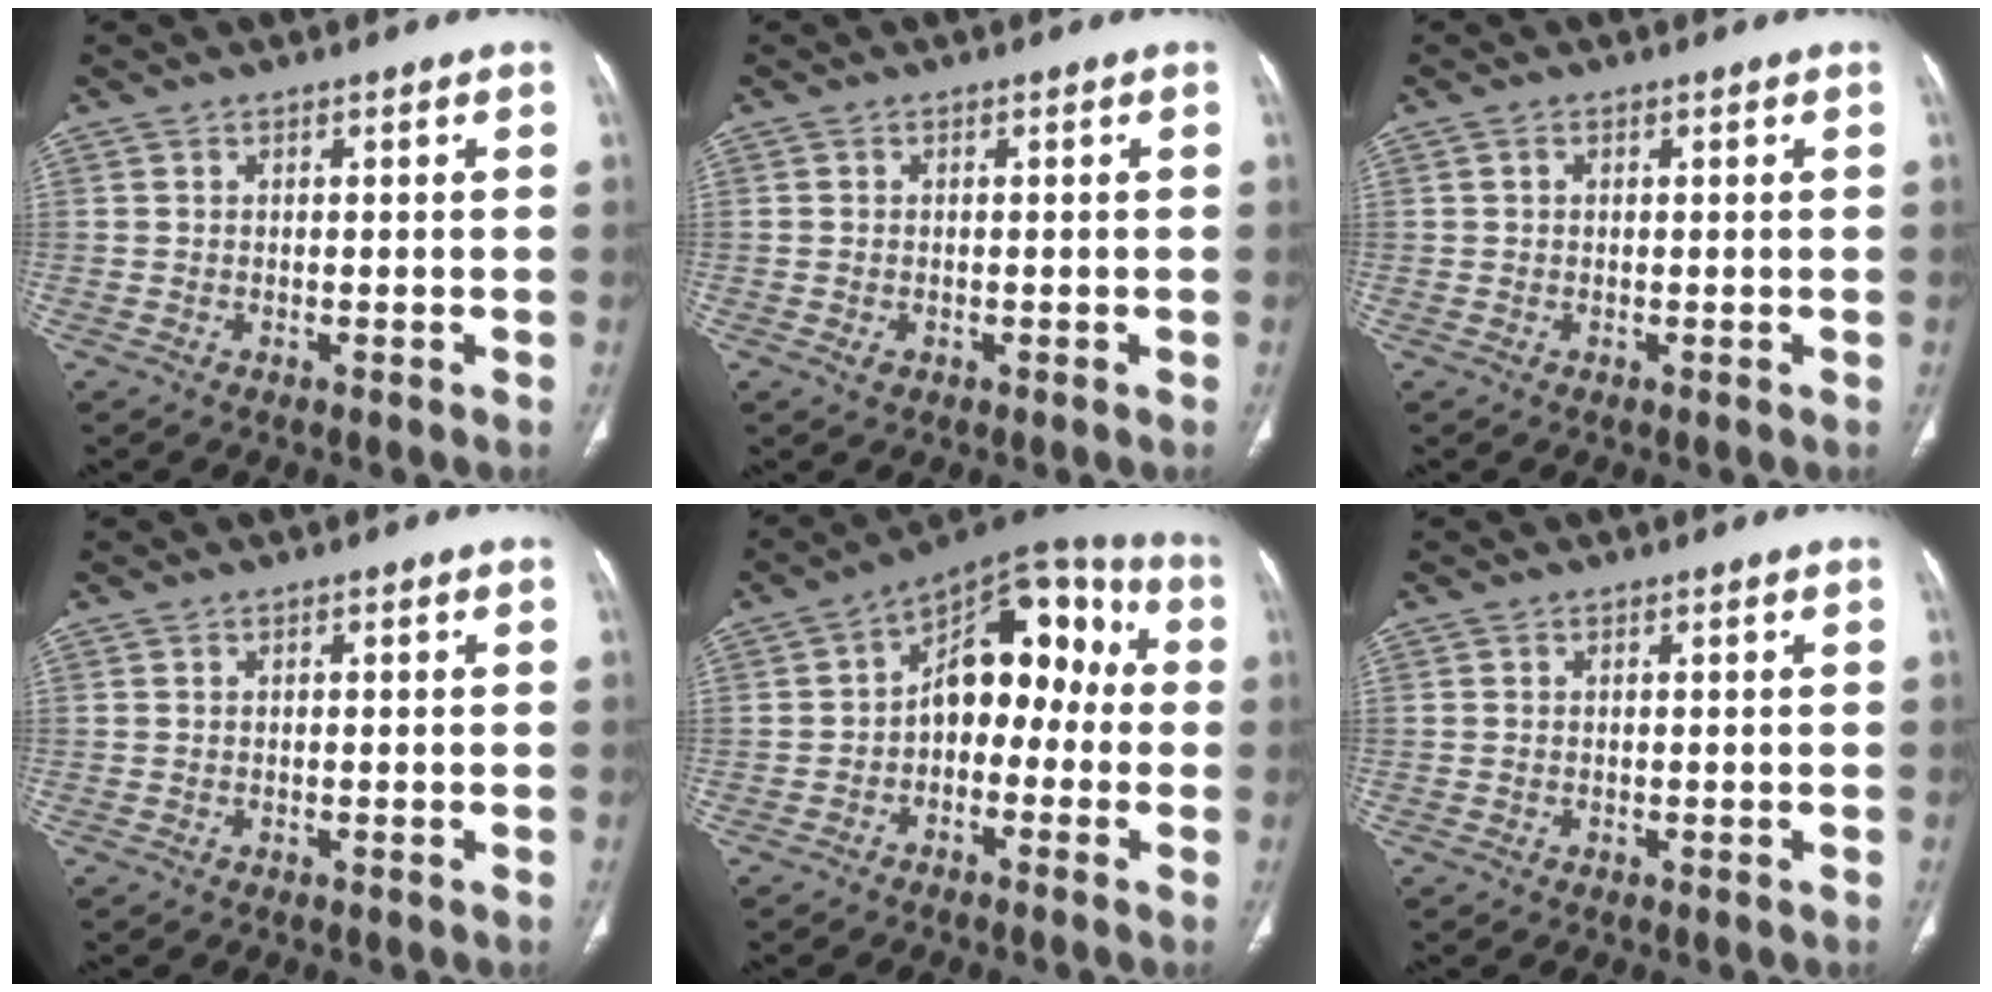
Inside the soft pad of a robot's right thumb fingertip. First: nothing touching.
{"total": 1.3, "force": [-0.3, 1.0, 0.8], "torque": [-0.017, 0.004, -0.002]}
{"total": 0.7, "force": [0.2, 0.5, 0.4], "torque": [-0.006, 0.003, 0.004]}
{"total": 0.0}
{"total": 14.1, "force": [-0.6, 9.1, 10.8], "torque": [-0.106, 0.057, -0.026]}
{"total": 0.0}